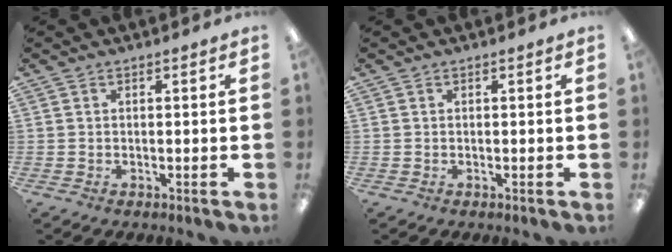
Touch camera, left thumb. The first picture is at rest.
{"total": 0.0}